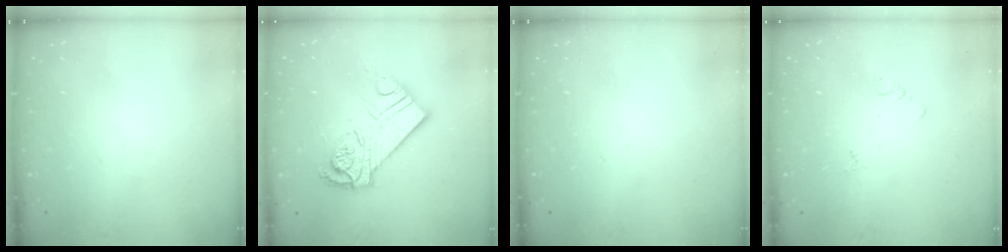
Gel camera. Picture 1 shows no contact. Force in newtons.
{"total": 16.4, "press": 16.4, "slide": 1.4}
{"total": 0.0}
{"total": 3.3, "press": 3.3, "slide": 0.5}